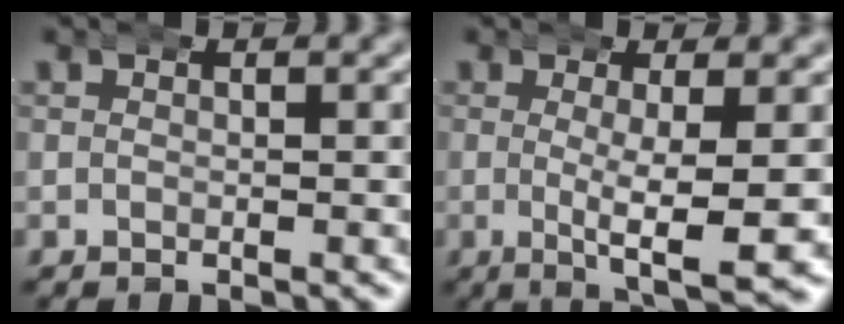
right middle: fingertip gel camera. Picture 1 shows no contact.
{"total": 6.3, "force": [-1.4, 1.2, 6.0], "torque": [-0.092, -0.019, -0.011]}